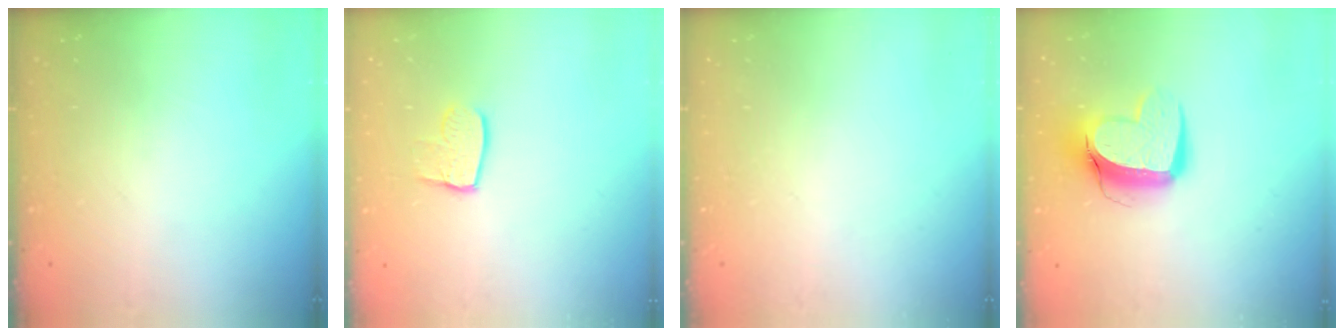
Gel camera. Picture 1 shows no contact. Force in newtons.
{"total": 7.7, "press": 7.7, "slide": 0.7}
{"total": 0.0}
{"total": 12.4, "press": 12.3, "slide": 1.5}